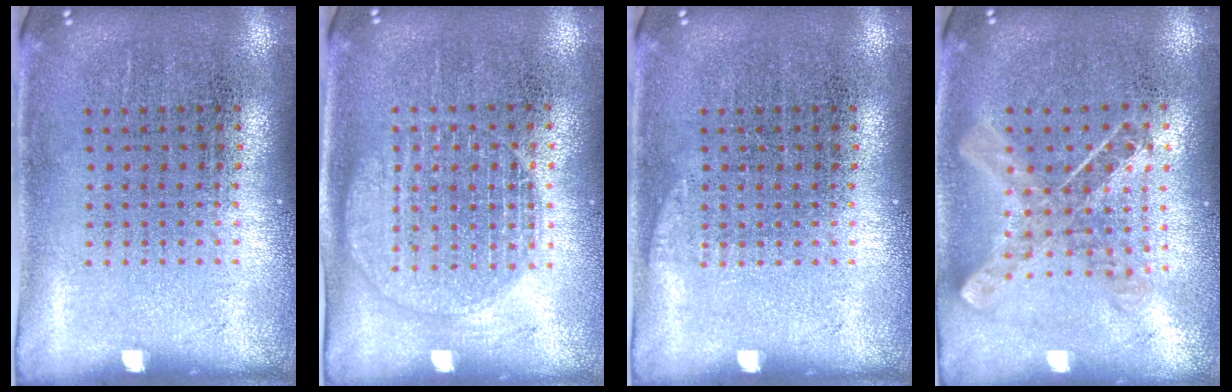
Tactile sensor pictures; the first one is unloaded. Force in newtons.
{"total": 1.3, "press": 1.3, "slide": 0.4}
{"total": 0.6, "press": 0.6, "slide": 0.2}
{"total": 0.9, "press": 0.8, "slide": 0.2}